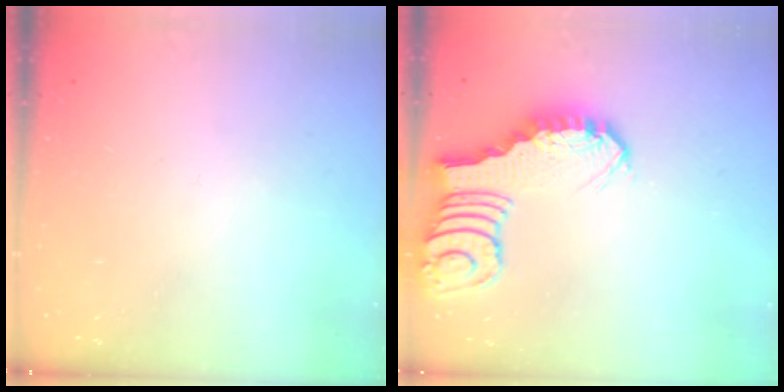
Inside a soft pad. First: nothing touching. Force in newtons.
{"total": 2.8, "press": 2.8, "slide": 0.4}